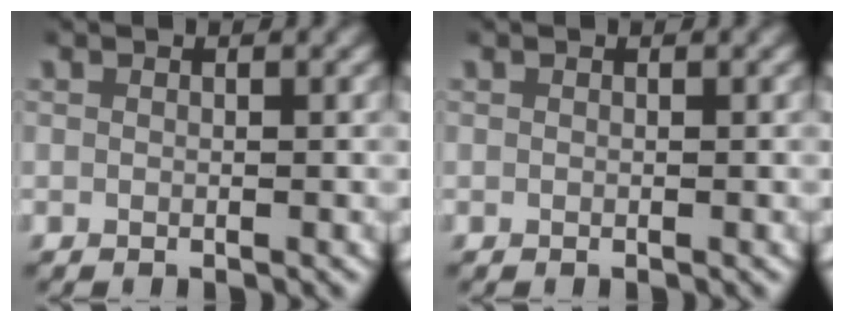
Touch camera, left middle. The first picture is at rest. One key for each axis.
{"total": 0.0}